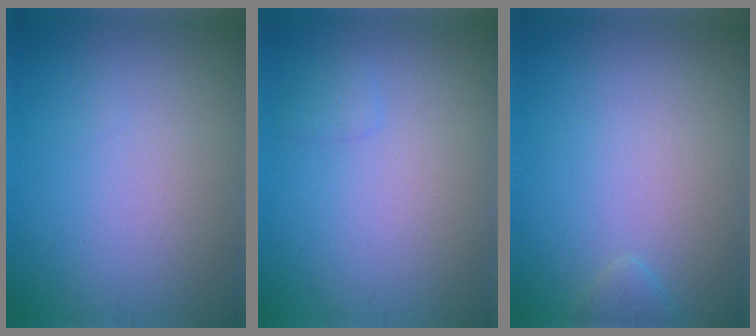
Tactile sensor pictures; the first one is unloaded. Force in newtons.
{"total": 0.9, "press": 0.8, "slide": 0.1}
{"total": 1.0, "press": 1.0, "slide": 0.1}